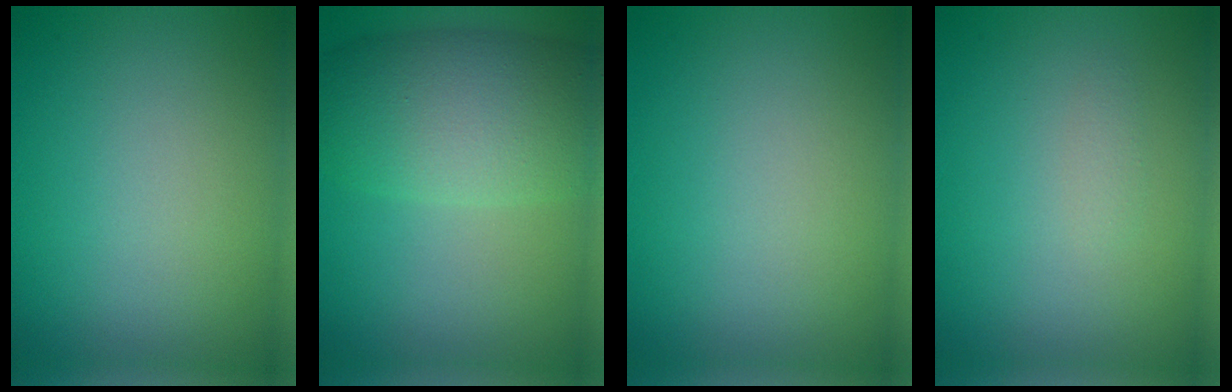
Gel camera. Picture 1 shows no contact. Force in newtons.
{"total": 8.1, "press": 8.1, "slide": 0.5}
{"total": 0.0}
{"total": 0.6, "press": 0.6, "slide": 0.0}